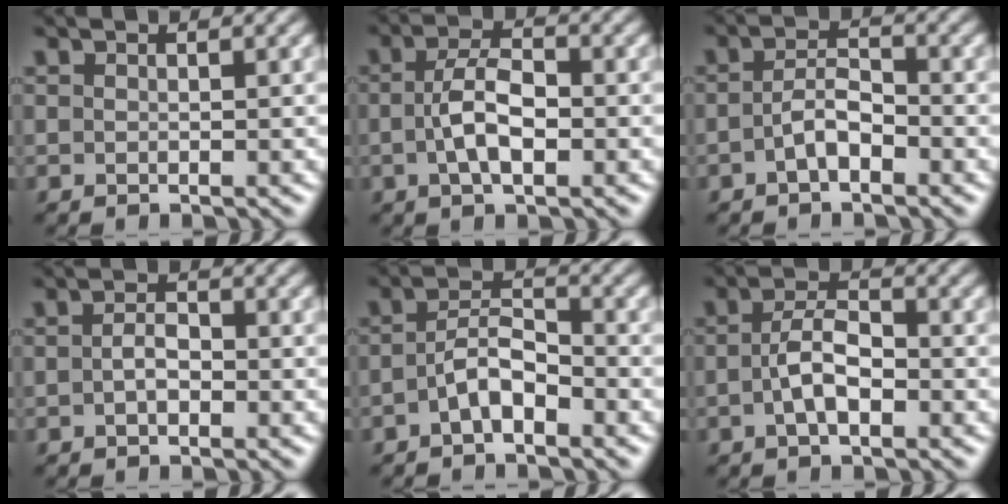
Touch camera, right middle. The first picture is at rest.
{"total": 4.1, "force": [-0.6, 1.9, 3.6], "torque": [-0.070, 0.005, -0.014]}
{"total": 2.5, "force": [-1.0, 1.0, 2.0], "torque": [-0.040, 0.006, -0.023]}
{"total": 1.6, "force": [-0.3, 0.8, 1.4], "torque": [-0.027, 0.004, -0.009]}
{"total": 3.2, "force": [-1.3, 1.4, 2.6], "torque": [-0.048, 0.009, -0.029]}
{"total": 3.4, "force": [-0.8, 1.5, 2.9], "torque": [-0.053, 0.005, -0.019]}